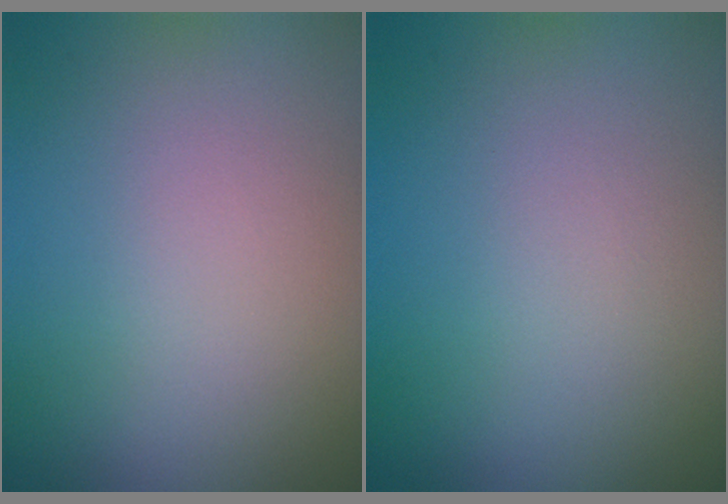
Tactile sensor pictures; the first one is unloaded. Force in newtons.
{"total": 0.0}